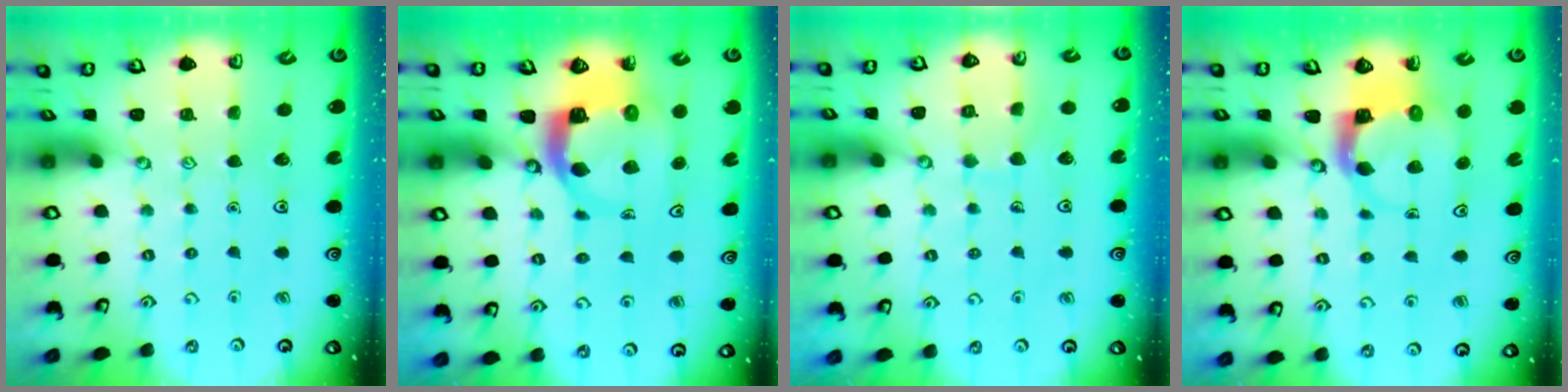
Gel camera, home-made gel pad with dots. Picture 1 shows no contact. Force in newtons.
{"total": 6.6, "press": 6.5, "slide": 0.8}
{"total": 6.4, "press": 6.4, "slide": 0.5}
{"total": 3.8, "press": 3.7, "slide": 0.7}